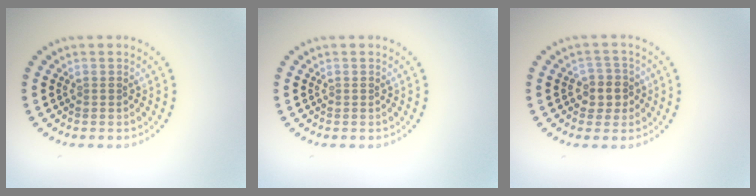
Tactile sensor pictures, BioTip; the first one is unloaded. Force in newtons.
{"total": 0.0}
{"total": 2.3, "press": 2.1, "slide": 0.8}